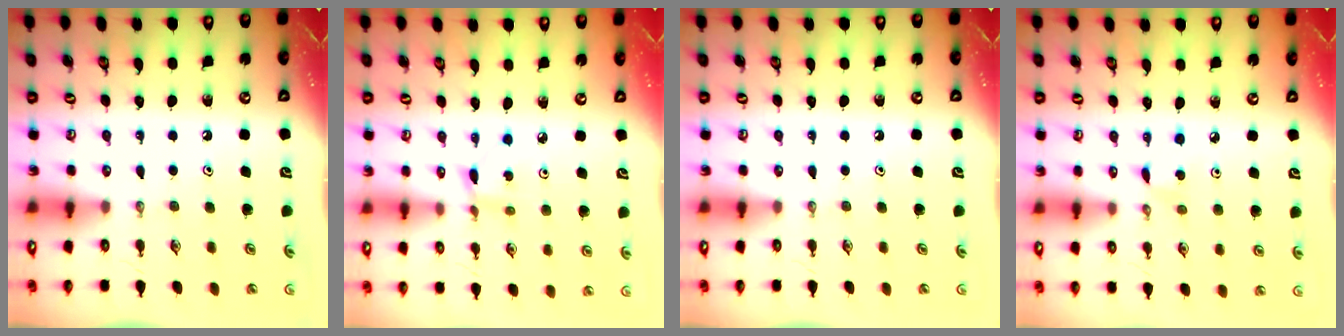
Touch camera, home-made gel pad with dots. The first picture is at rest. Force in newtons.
{"total": 2.2, "press": 2.2, "slide": 0.3}
{"total": 0.0}
{"total": 3.3, "press": 3.3, "slide": 0.5}